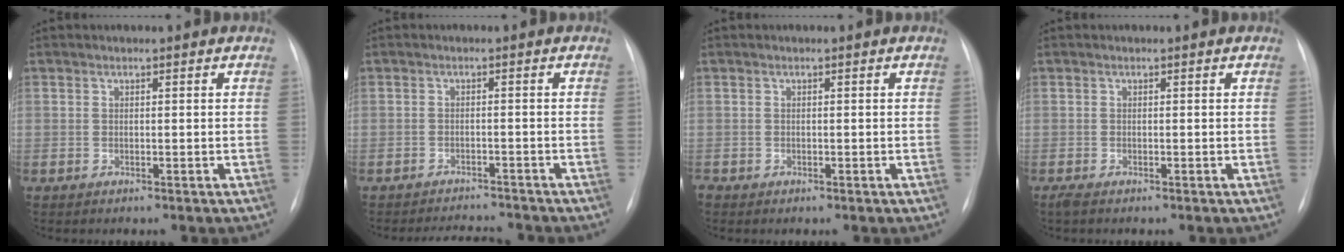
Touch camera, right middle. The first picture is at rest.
{"total": 5.1, "force": [-5.0, 0.6, 0.6], "torque": [-0.008, -0.001, -0.072]}
{"total": 0.8, "force": [-0.4, 0.6, 0.3], "torque": [-0.002, 0.003, -0.005]}
{"total": 1.0, "force": [-0.8, 0.2, 0.6], "torque": [-0.017, -0.004, -0.015]}